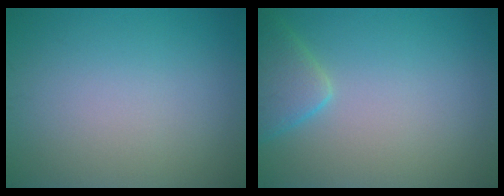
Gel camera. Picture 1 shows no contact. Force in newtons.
{"total": 3.2, "press": 3.2, "slide": 0.2}